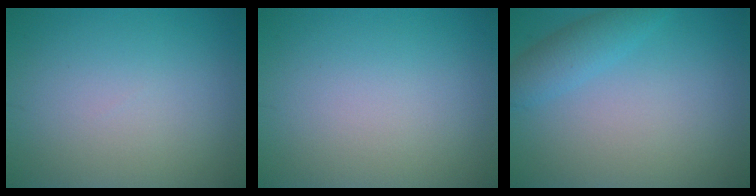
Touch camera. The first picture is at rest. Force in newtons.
{"total": 0.0}
{"total": 2.6, "press": 2.6, "slide": 0.2}